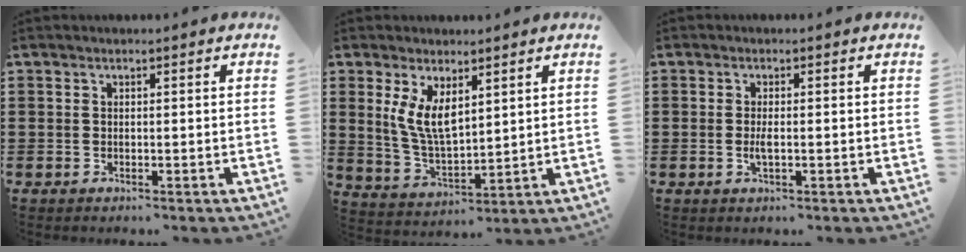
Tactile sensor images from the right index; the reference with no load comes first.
{"total": 6.5, "force": [2.8, 3.0, 5.1], "torque": [-0.114, -0.005, 0.051]}
{"total": 2.0, "force": [-0.3, 0.6, 1.9], "torque": [-0.051, -0.007, -0.011]}